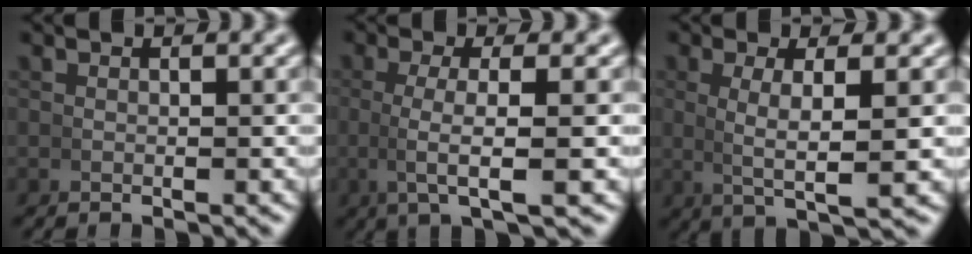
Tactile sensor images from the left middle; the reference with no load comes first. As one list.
[{"total": 4.0, "force": [0.1, 0.2, 4.0], "torque": [-0.080, -0.003, 0.004]}, {"total": 4.1, "force": [0.7, 0.3, 4.0], "torque": [-0.073, -0.006, 0.020]}]